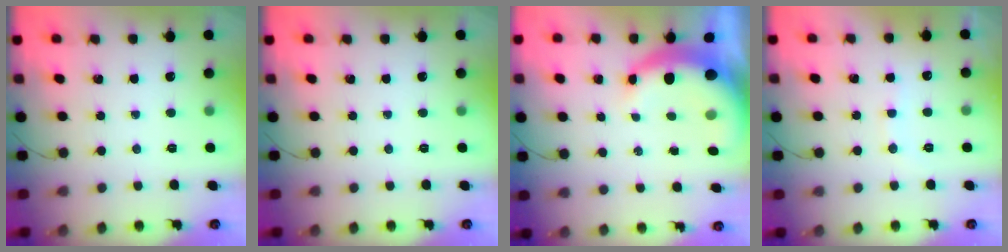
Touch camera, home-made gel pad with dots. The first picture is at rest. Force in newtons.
{"total": 0.0}
{"total": 8.1, "press": 8.0, "slide": 1.3}
{"total": 6.9, "press": 6.8, "slide": 1.3}